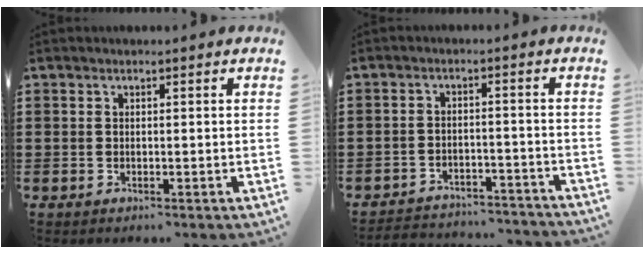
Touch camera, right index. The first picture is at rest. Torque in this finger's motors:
{"motor_torque": [-1.62, 0.15, -0.15, -0.21]}